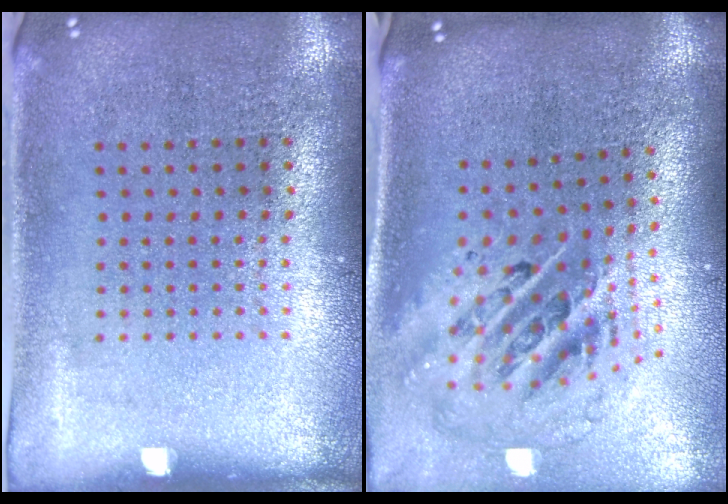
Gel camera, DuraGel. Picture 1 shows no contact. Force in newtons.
{"total": 2.8, "press": 1.9, "slide": 2.1}